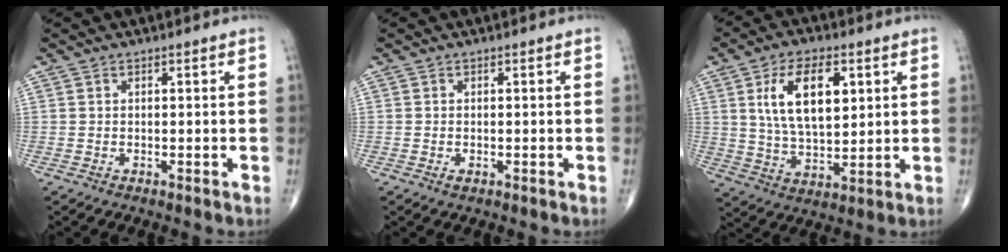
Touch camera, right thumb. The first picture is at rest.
{"total": 0.9, "force": [-0.3, 0.4, 0.7], "torque": [-0.012, -0.001, -0.006]}
{"total": 13.5, "force": [4.0, 6.8, 10.9], "torque": [-0.179, -0.014, 0.079]}